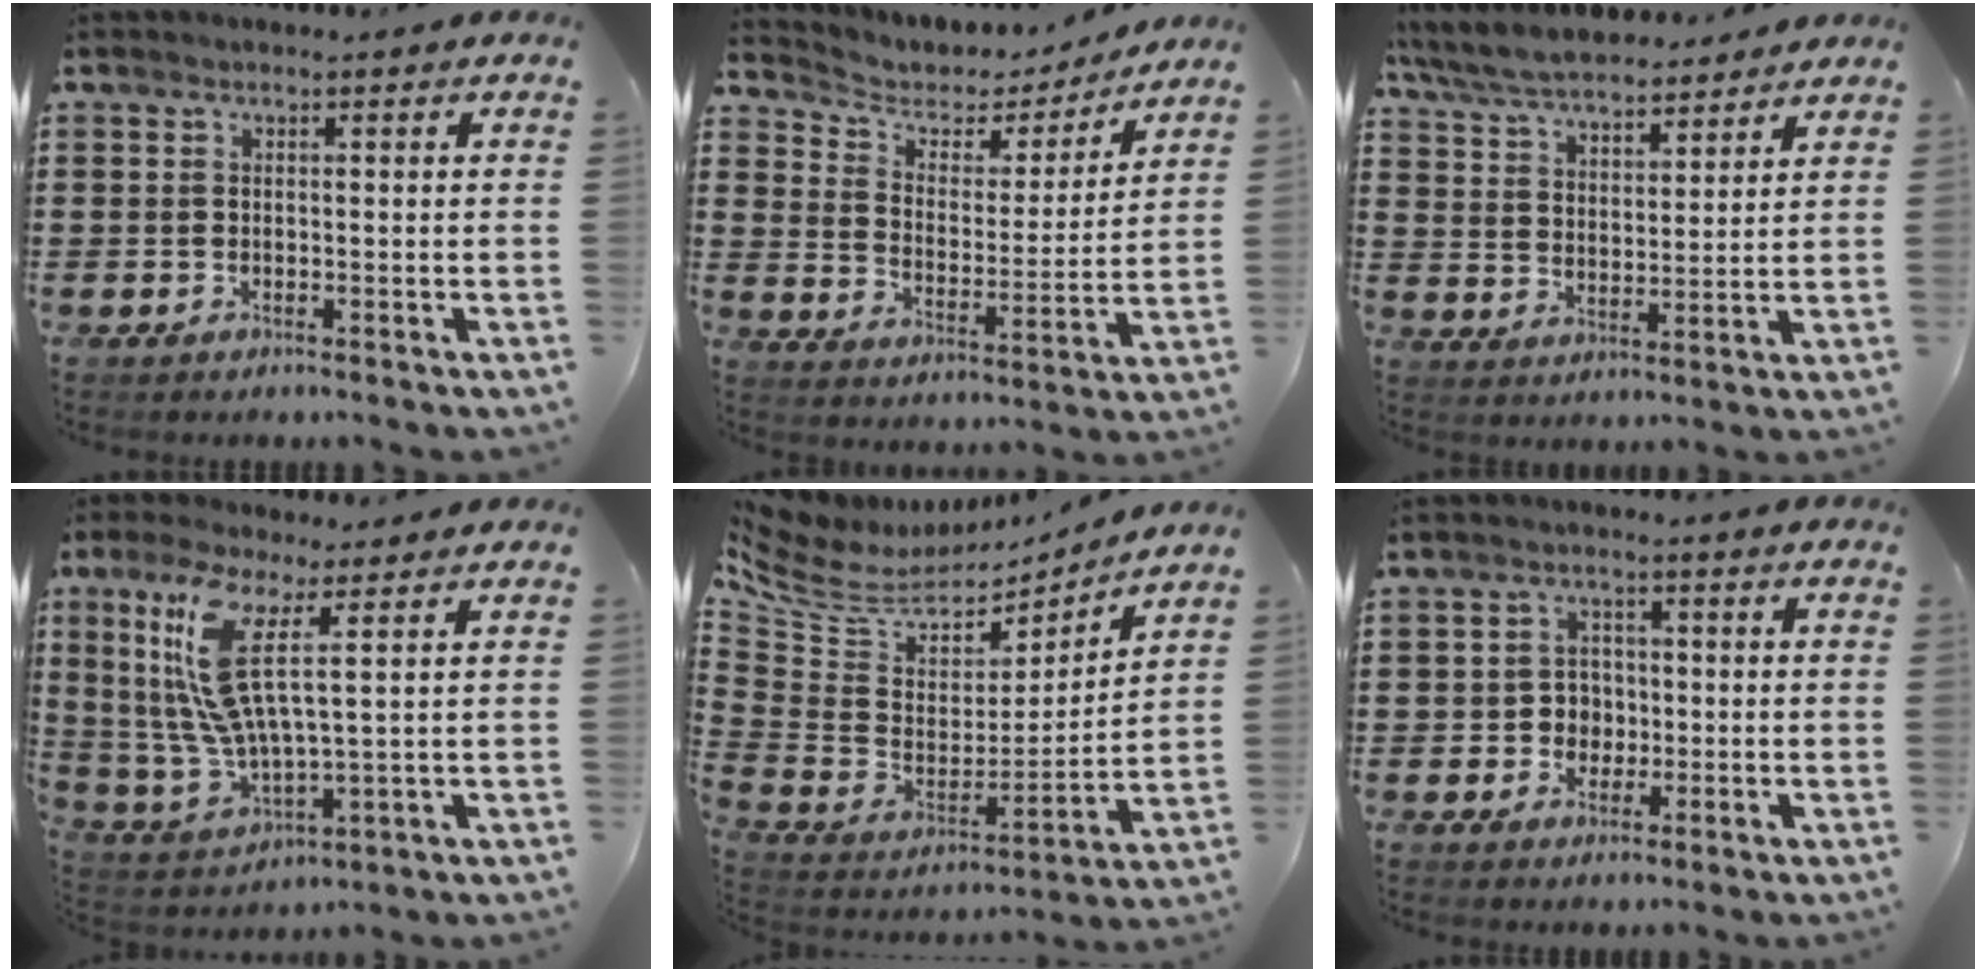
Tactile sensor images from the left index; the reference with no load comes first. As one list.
[{"total": 4.3, "force": [3.6, 2.1, 0.7], "torque": [-0.040, -0.024, 0.057]}, {"total": 6.6, "force": [6.3, 1.0, 1.8], "torque": [-0.061, -0.026, 0.113]}, {"total": 11.4, "force": [5.2, 2.7, 9.8], "torque": [-0.229, -0.017, 0.088]}, {"total": 8.1, "force": [5.5, 4.5, 3.7], "torque": [-0.111, -0.037, 0.099]}, {"total": 3.3, "force": [-0.7, 3.0, 1.1], "torque": [-0.032, 0.006, -0.018]}]